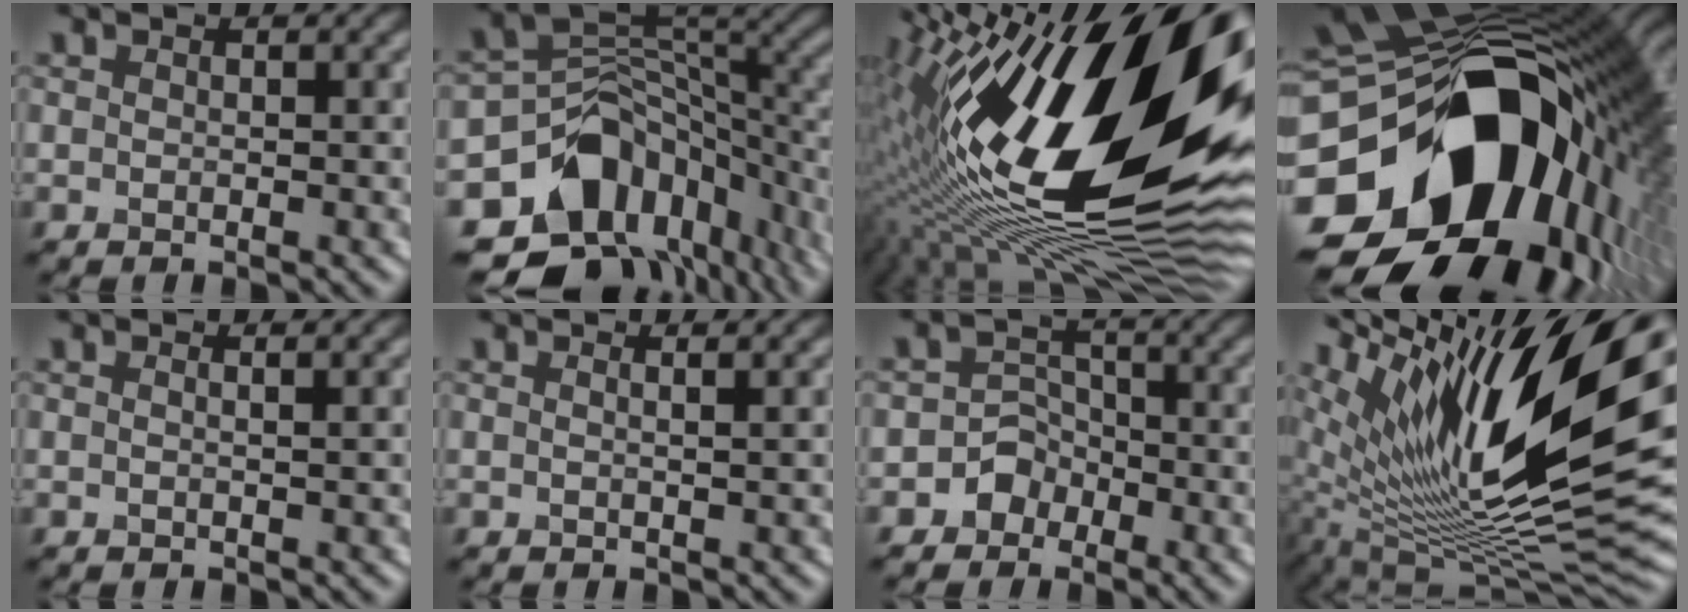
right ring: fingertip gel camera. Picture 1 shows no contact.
{"total": 14.0, "force": [-7.2, 10.0, 6.6], "torque": [-0.127, 0.004, -0.096]}
{"total": 21.6, "force": [3.5, 9.2, 19.2], "torque": [-0.331, 0.017, 0.032]}
{"total": 21.7, "force": [-5.0, 14.7, 15.2], "torque": [-0.293, -0.049, -0.066]}
{"total": 1.3, "force": [0.7, 0.6, 1.0], "torque": [-0.006, 0.002, -0.006]}
{"total": 2.0, "force": [1.0, 0.9, 1.4], "torque": [-0.003, 0.006, -0.010]}
{"total": 2.8, "force": [-1.5, 2.3, 0.4], "torque": [0.030, 0.014, -0.040]}
{"total": 17.6, "force": [6.4, 6.2, 15.1], "torque": [-0.272, 0.006, 0.113]}